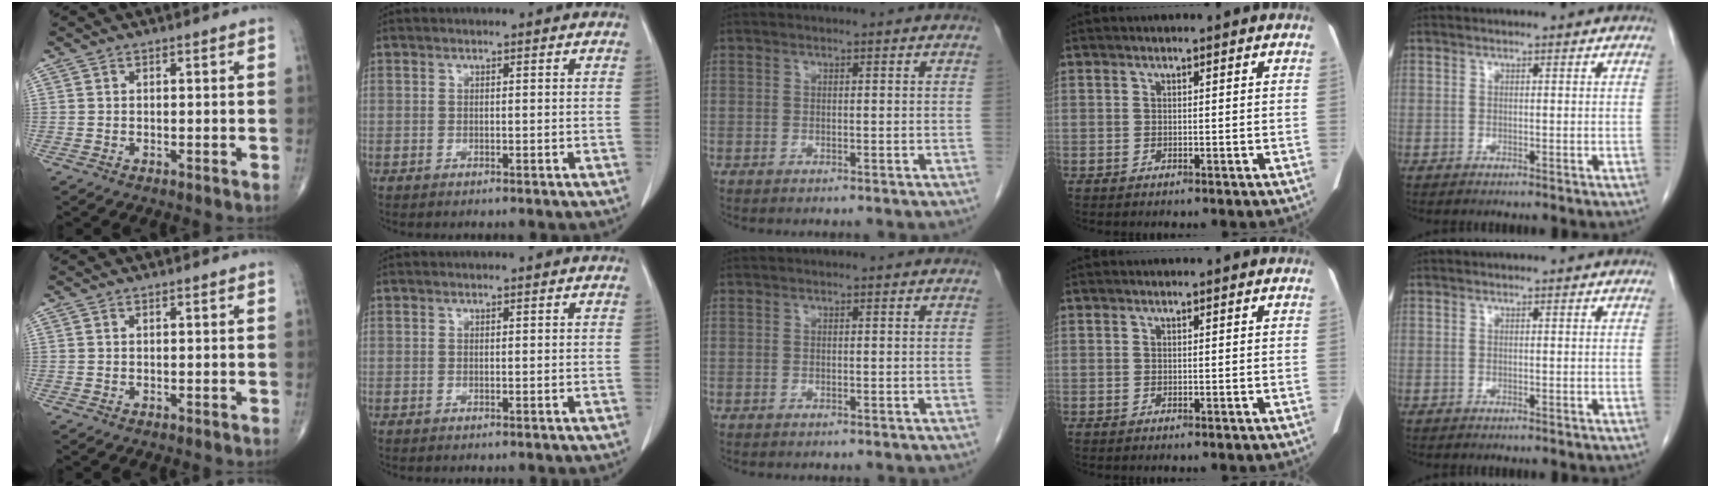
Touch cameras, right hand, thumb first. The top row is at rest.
{}